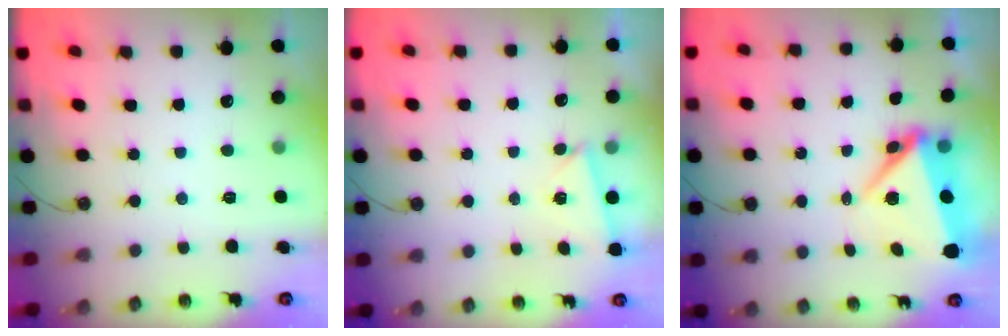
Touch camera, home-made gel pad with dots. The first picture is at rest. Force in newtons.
{"total": 1.7, "press": 1.7, "slide": 0.4}
{"total": 8.1, "press": 7.9, "slide": 1.8}